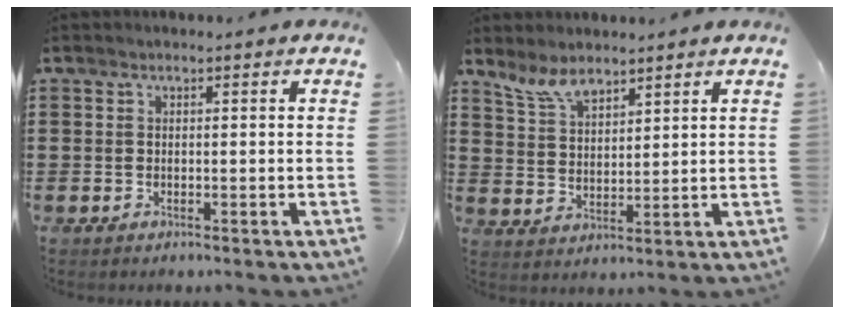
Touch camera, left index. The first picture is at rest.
{"total": 5.5, "force": [4.7, 1.9, 2.2], "torque": [-0.058, -0.009, 0.088]}